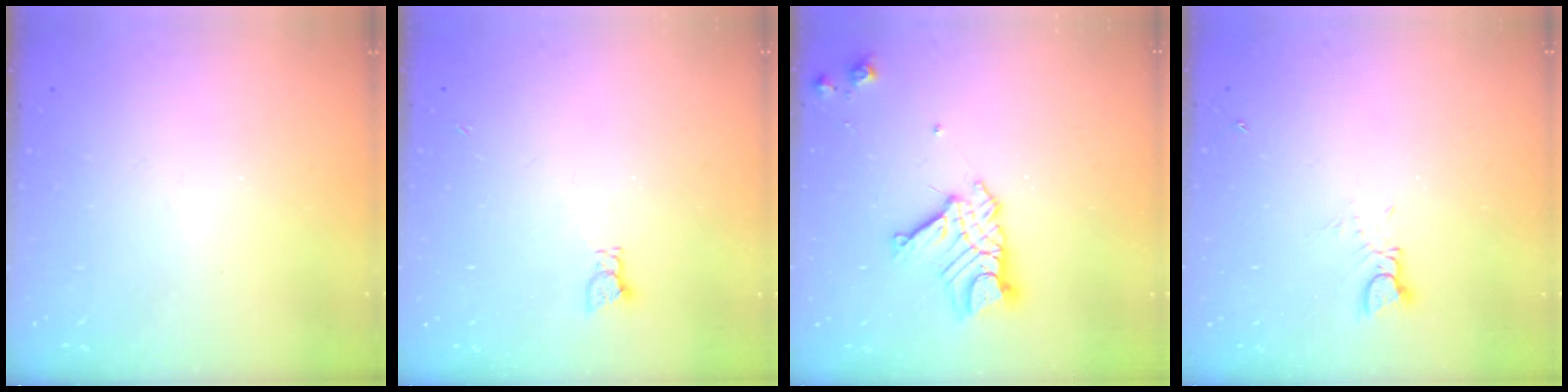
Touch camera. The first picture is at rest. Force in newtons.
{"total": 2.0, "press": 2.0, "slide": 0.3}
{"total": 12.6, "press": 12.5, "slide": 1.0}
{"total": 2.7, "press": 2.7, "slide": 0.3}